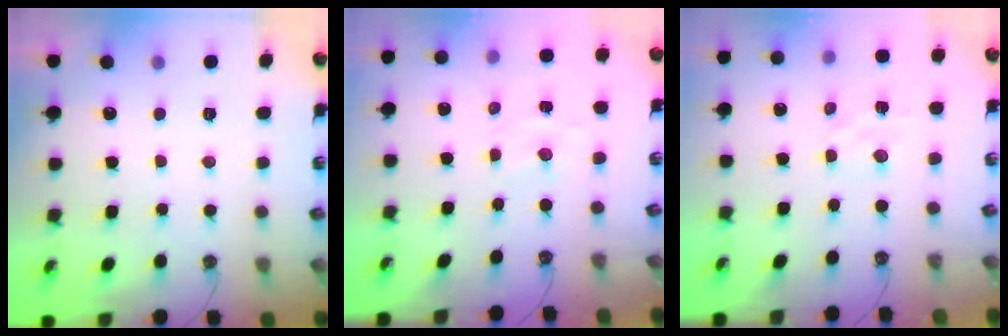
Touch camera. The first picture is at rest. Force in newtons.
{"total": 1.8, "press": 1.8, "slide": 0.3}
{"total": 1.8, "press": 1.8, "slide": 0.3}